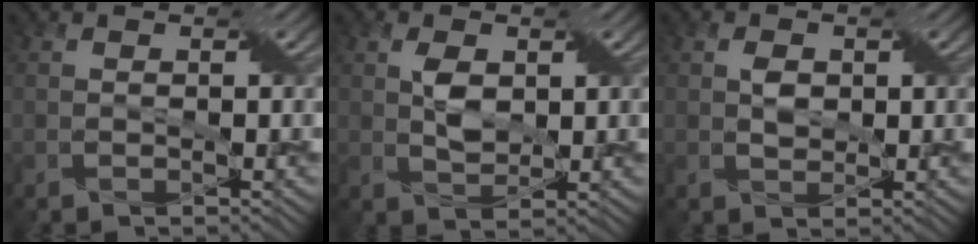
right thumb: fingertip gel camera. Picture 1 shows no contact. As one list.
[{"total": 3.3, "force": [0.9, 2.0, 2.5], "torque": [-0.053, 0.000, 0.018]}, {"total": 1.9, "force": [0.4, 1.4, 1.2], "torque": [-0.027, -0.001, 0.008]}]